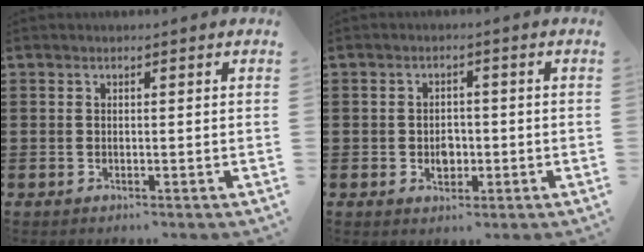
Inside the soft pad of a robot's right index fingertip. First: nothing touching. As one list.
[{"total": 2.8, "force": [-0.6, 2.2, 1.7], "torque": [-0.029, 0.001, -0.015]}]